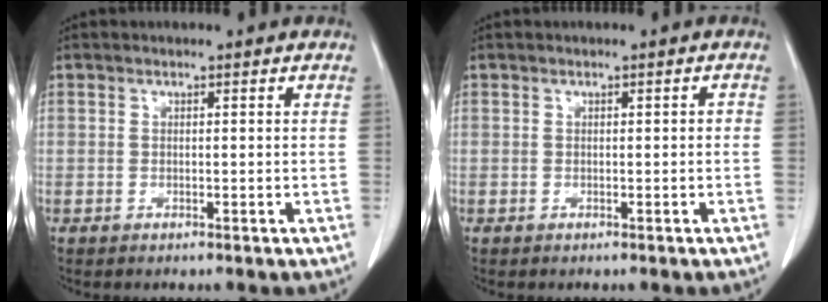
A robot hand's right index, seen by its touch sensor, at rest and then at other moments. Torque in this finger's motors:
{"motor_torque": [0.10, 0.02, 0.01, 0.00]}